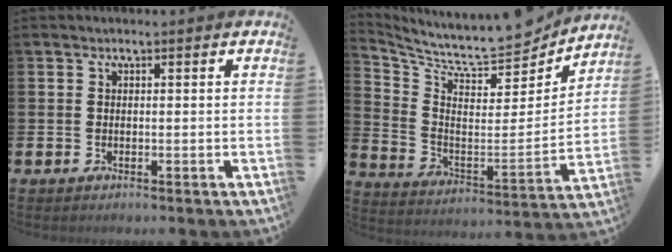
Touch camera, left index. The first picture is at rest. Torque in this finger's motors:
{"motor_torque": [0.83, -1.31, 0.59, 0.17]}